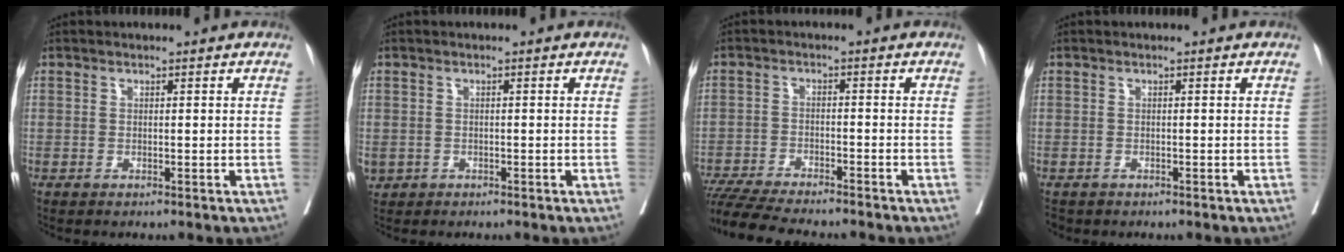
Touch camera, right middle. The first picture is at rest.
{"total": 2.4, "force": [-1.1, 2.0, 0.7], "torque": [-0.018, -0.001, -0.013]}
{"total": 12.6, "force": [-11.3, 1.3, 5.5], "torque": [-0.083, -0.015, -0.176]}
{"total": 1.8, "force": [-1.4, 1.1, 0.2], "torque": [-0.008, -0.001, -0.024]}